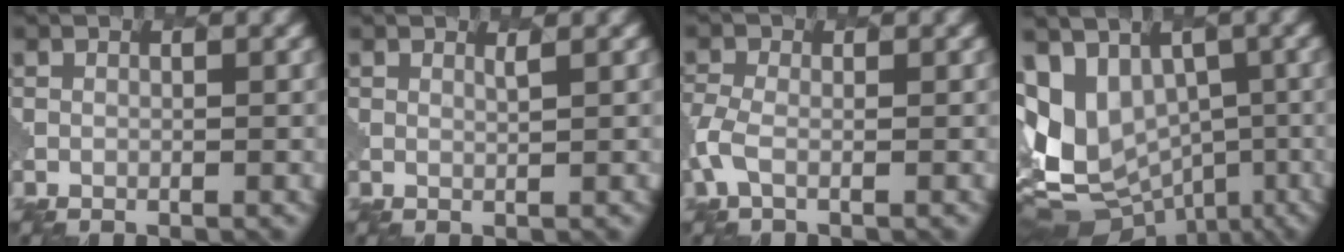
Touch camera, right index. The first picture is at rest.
{"total": 0.7, "force": [0.7, 0.0, 0.1], "torque": [-0.006, 0.000, 0.009]}
{"total": 2.2, "force": [-1.4, 0.6, 1.7], "torque": [-0.055, -0.002, -0.033]}
{"total": 11.2, "force": [-0.6, 9.1, 6.6], "torque": [-0.150, 0.005, 0.037]}